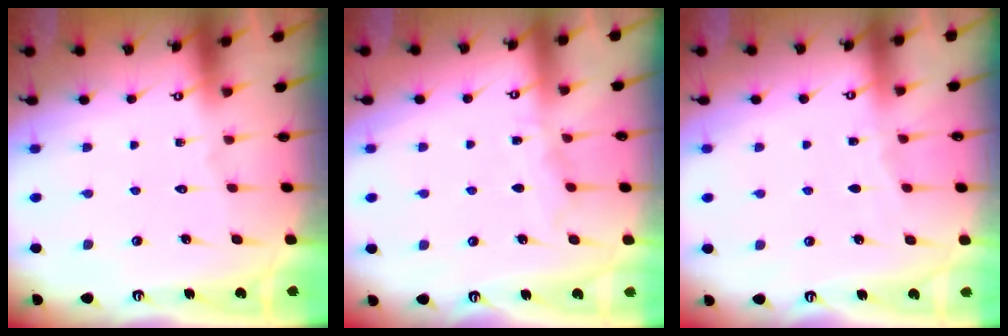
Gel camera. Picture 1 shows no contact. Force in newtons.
{"total": 5.1, "press": 5.1, "slide": 0.6}
{"total": 2.2, "press": 2.1, "slide": 0.4}